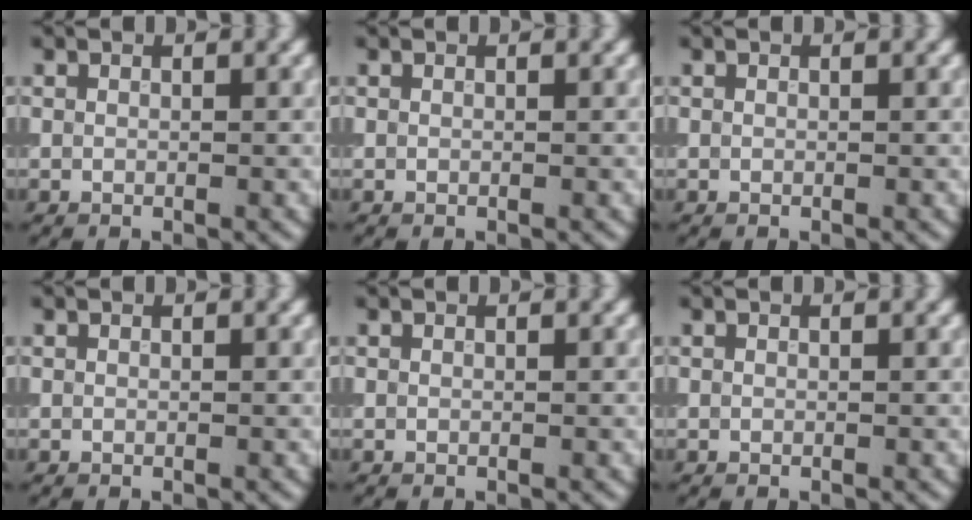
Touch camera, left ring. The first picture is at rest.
{"total": 0.0}
{"total": 0.0}
{"total": 0.0}
{"total": 0.0}
{"total": 0.0}